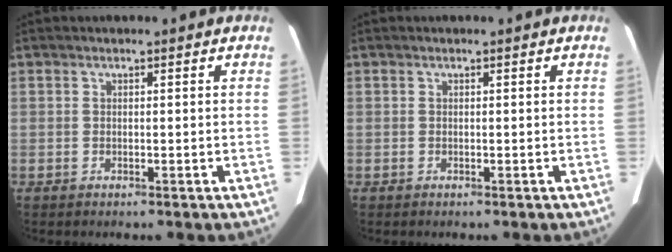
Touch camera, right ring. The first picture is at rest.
{"total": 0.0}